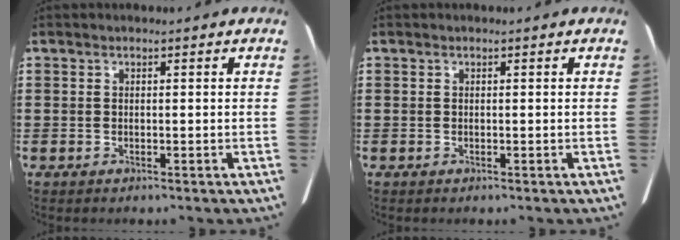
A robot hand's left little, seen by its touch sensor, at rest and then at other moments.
{"total": 0.0}